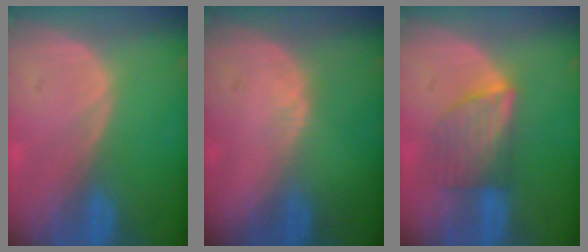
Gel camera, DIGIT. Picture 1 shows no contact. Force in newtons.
{"total": 1.0, "press": 0.7, "slide": 0.6}
{"total": 6.0, "press": 5.9, "slide": 1.1}